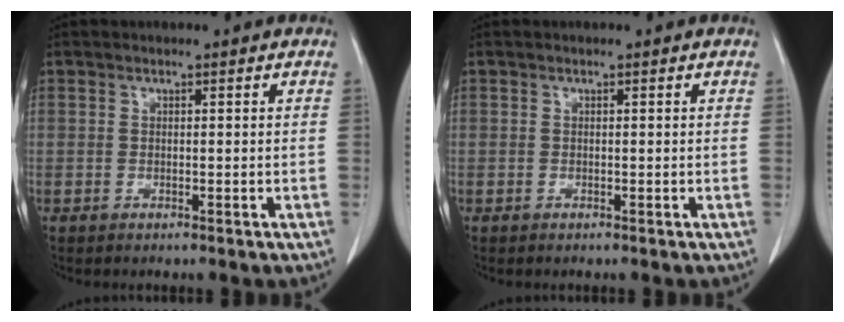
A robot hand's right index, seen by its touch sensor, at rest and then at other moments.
{"total": 0.0}